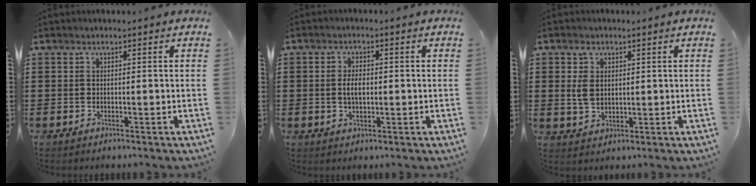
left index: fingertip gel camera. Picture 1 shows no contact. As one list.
[{"total": 3.2, "force": [0.0, 1.5, 2.8], "torque": [-0.057, 0.004, -0.002]}, {"total": 3.8, "force": [1.0, 2.6, 2.6], "torque": [-0.066, 0.006, 0.015]}]